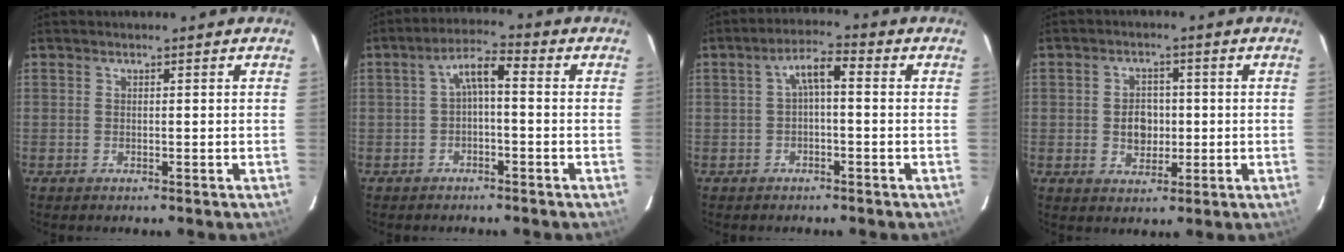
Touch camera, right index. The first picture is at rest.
{"total": 4.4, "force": [-0.8, 1.4, 4.1], "torque": [-0.083, 0.017, -0.013]}
{"total": 4.2, "force": [-0.4, 1.3, 4.0], "torque": [-0.076, 0.016, -0.003]}
{"total": 5.2, "force": [-0.3, 4.1, 3.1], "torque": [-0.055, 0.008, 0.001]}